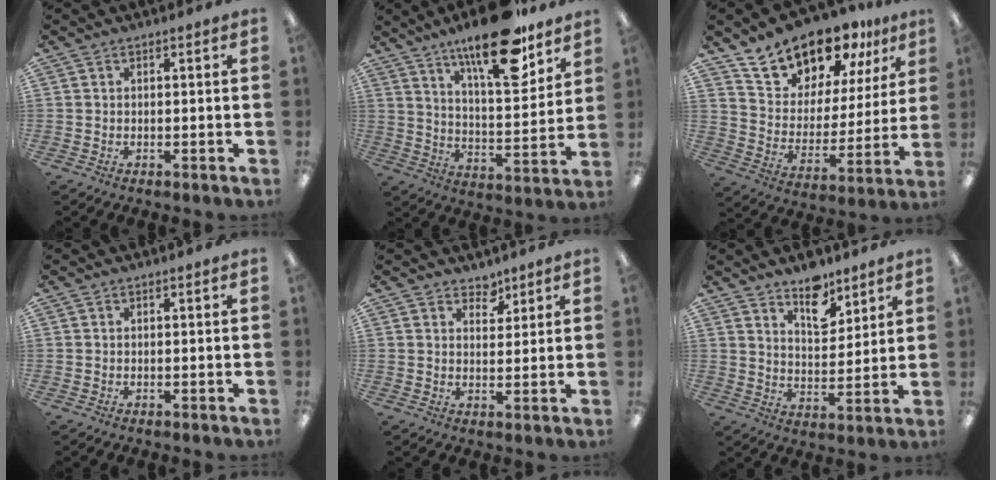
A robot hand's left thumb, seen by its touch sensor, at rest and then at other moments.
{"total": 21.2, "force": [14.6, 7.1, 13.6], "torque": [-0.204, -0.084, 0.237]}
{"total": 17.3, "force": [15.0, 7.4, 4.4], "torque": [-0.102, -0.113, 0.275]}
{"total": 0.0}
{"total": 4.1, "force": [3.3, 2.3, 0.8], "torque": [-0.001, -0.019, 0.057]}
{"total": 9.7, "force": [7.3, 4.7, 4.4], "torque": [-0.044, -0.049, 0.123]}